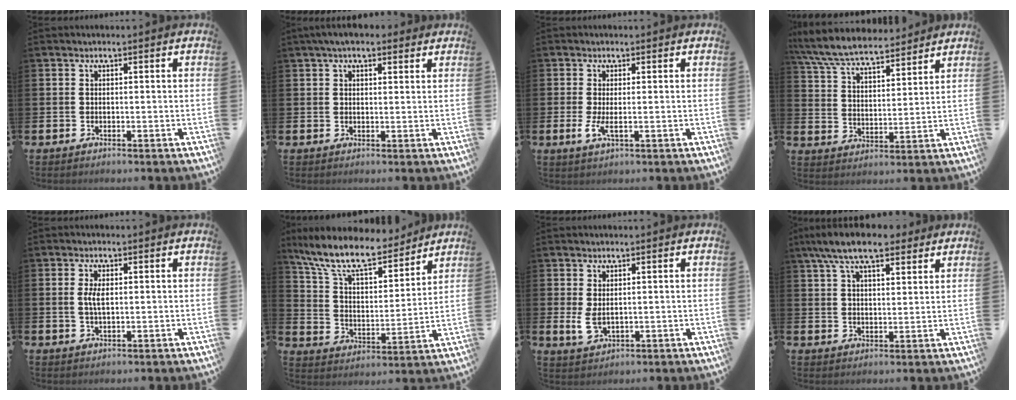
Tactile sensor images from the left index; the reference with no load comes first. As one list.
[{"total": 3.7, "force": [3.0, 1.3, 1.7], "torque": [-0.031, -0.003, 0.052]}, {"total": 2.1, "force": [-0.1, 0.4, 2.0], "torque": [-0.042, -0.002, 0.000]}, {"total": 7.8, "force": [7.3, 1.3, 2.4], "torque": [-0.081, -0.038, 0.133]}, {"total": 2.8, "force": [0.5, 1.1, 2.5], "torque": [-0.048, 0.004, 0.006]}, {"total": 11.5, "force": [9.8, 3.2, 5.1], "torque": [-0.136, -0.059, 0.173]}, {"total": 2.7, "force": [0.8, 1.3, 2.2], "torque": [-0.039, -0.001, 0.014]}, {"total": 8.5, "force": [7.0, 2.6, 4.0], "torque": [-0.089, -0.015, 0.127]}]